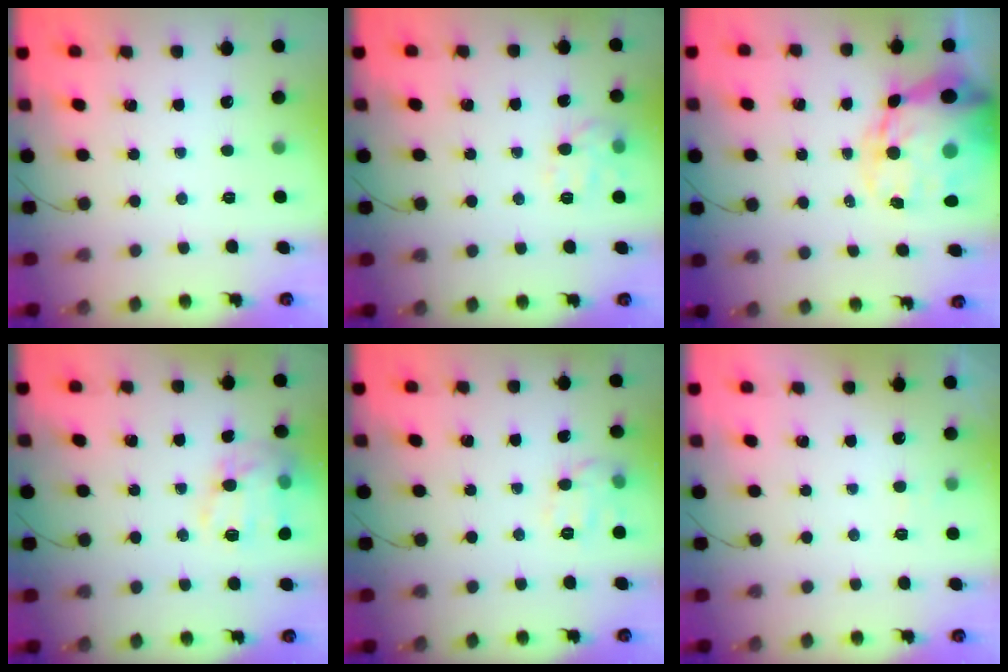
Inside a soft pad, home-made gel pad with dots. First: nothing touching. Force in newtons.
{"total": 10.4, "press": 10.4, "slide": 0.7}
{"total": 22.2, "press": 21.4, "slide": 5.9}
{"total": 13.0, "press": 13.0, "slide": 0.9}
{"total": 9.4, "press": 9.3, "slide": 1.2}
{"total": 2.3, "press": 2.0, "slide": 1.2}